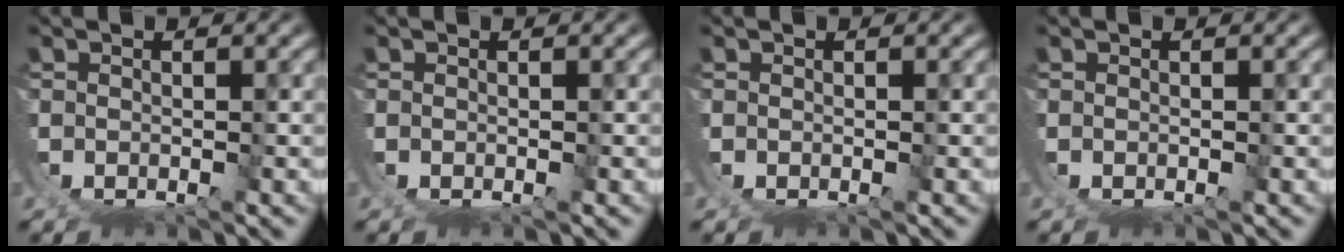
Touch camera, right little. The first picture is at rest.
{"total": 0.0}
{"total": 0.0}
{"total": 0.0}